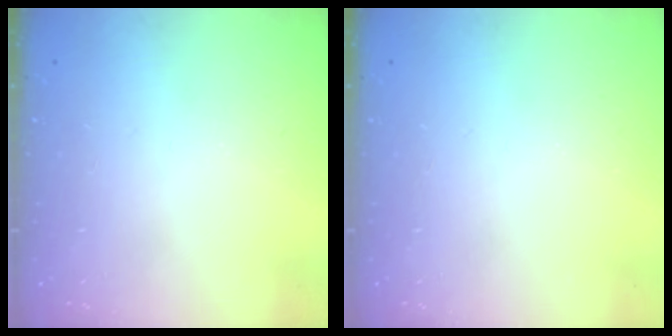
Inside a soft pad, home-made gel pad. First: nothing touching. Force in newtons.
{"total": 0.0}